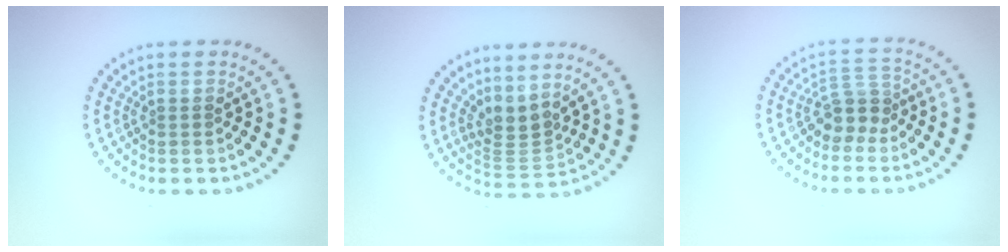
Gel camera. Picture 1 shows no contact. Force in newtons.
{"total": 2.8, "press": 1.9, "slide": 2.0}
{"total": 2.7, "press": 2.1, "slide": 1.7}